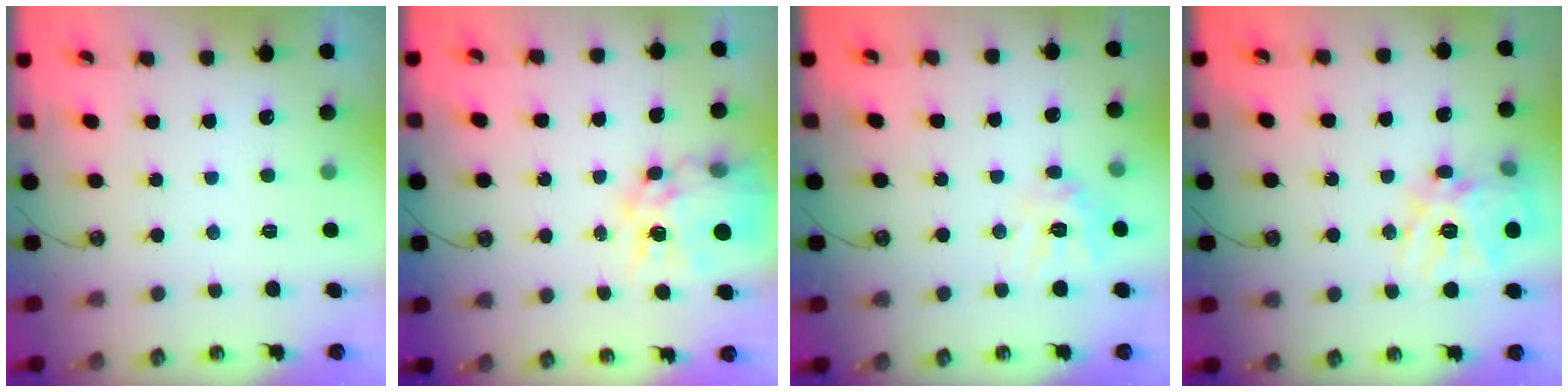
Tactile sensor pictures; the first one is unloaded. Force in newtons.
{"total": 14.1, "press": 14.0, "slide": 1.5}
{"total": 12.2, "press": 12.1, "slide": 1.0}
{"total": 18.1, "press": 17.9, "slide": 2.3}